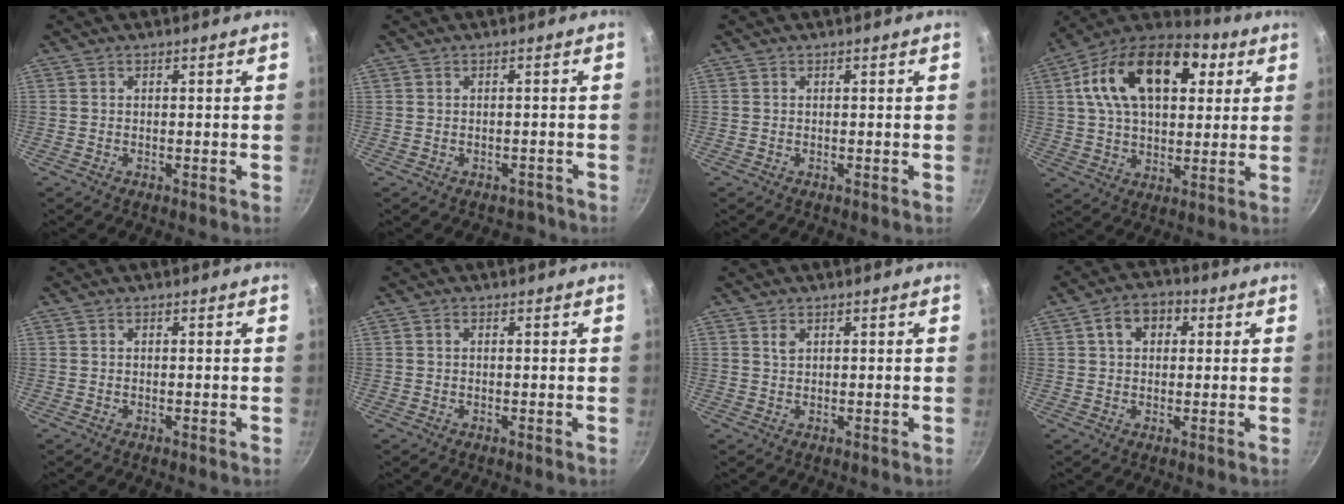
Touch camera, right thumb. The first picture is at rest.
{"total": 2.0, "force": [-1.5, 1.3, 0.1], "torque": [0.025, 0.034, -0.001]}
{"total": 0.0}
{"total": 23.2, "force": [7.2, 14.1, 16.9], "torque": [-0.270, 0.009, 0.103]}
{"total": 0.0}
{"total": 0.6, "force": [0.1, 0.4, 0.5], "torque": [-0.008, 0.003, 0.003]}
{"total": 1.3, "force": [0.7, 0.8, 0.8], "torque": [-0.012, -0.002, 0.013]}
{"total": 6.6, "force": [2.0, 4.7, 4.1], "torque": [-0.040, 0.012, 0.022]}